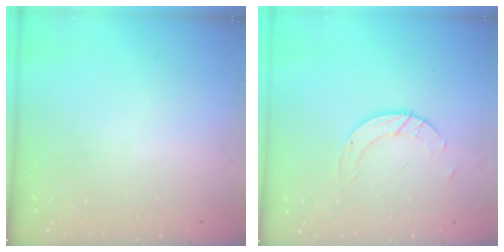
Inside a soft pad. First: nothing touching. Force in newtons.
{"total": 3.0, "press": 3.0, "slide": 0.3}